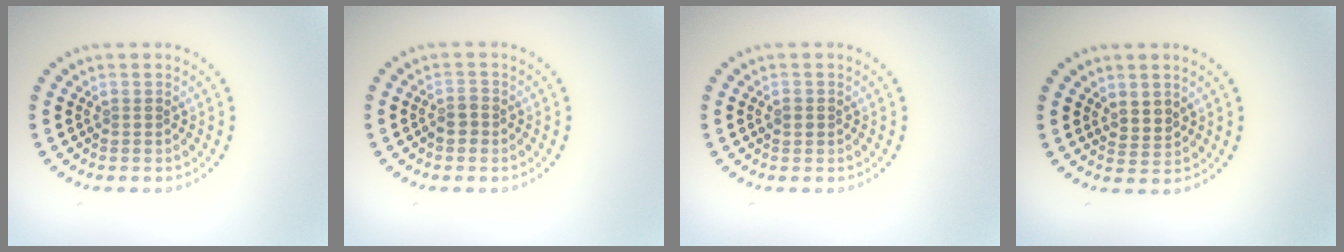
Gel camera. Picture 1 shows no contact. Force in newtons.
{"total": 1.5, "press": 1.3, "slide": 0.8}
{"total": 1.1, "press": 1.1, "slide": 0.1}
{"total": 1.5, "press": 1.3, "slide": 0.9}